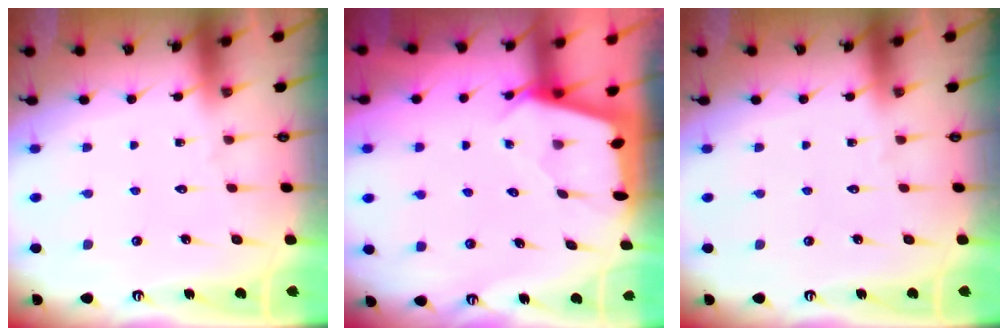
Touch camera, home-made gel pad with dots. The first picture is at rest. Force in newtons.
{"total": 2.6, "press": 2.6, "slide": 0.3}
{"total": 0.0}